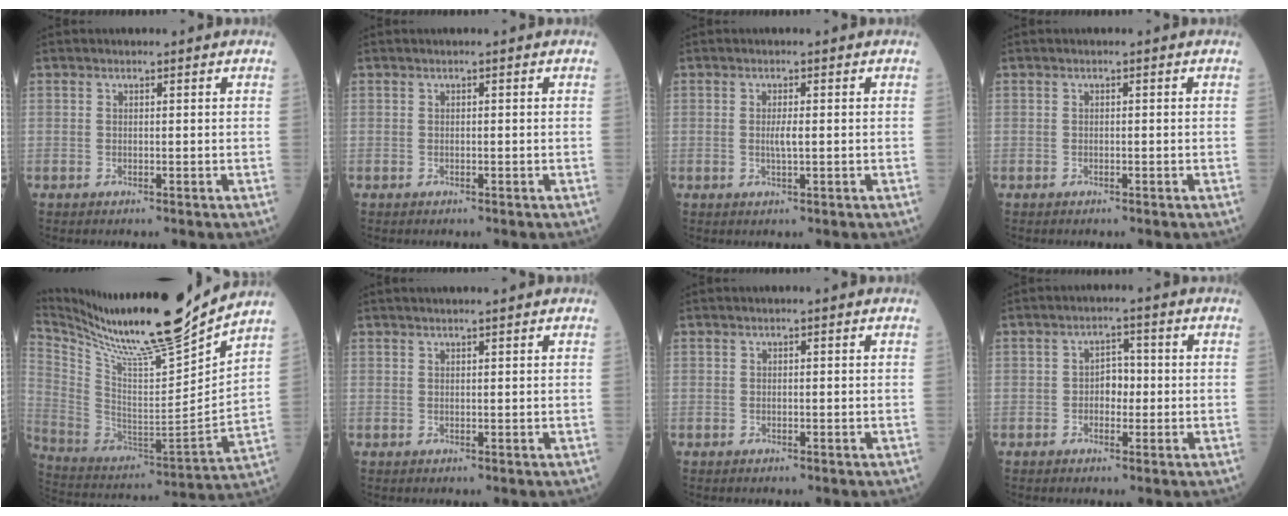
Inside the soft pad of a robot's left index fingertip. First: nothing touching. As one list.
[{"total": 0.0}, {"total": 1.7, "force": [-0.2, 0.0, 1.7], "torque": [-0.034, -0.005, -0.005]}, {"total": 0.0}, {"total": 22.4, "force": [19.2, -0.3, 11.5], "torque": [-0.219, -0.052, 0.328]}, {"total": 3.3, "force": [2.9, 0.0, 1.6], "torque": [-0.014, 0.020, 0.041]}, {"total": 0.0}, {"total": 2.9, "force": [-0.6, 1.8, 2.2], "torque": [-0.027, 0.007, -0.016]}]